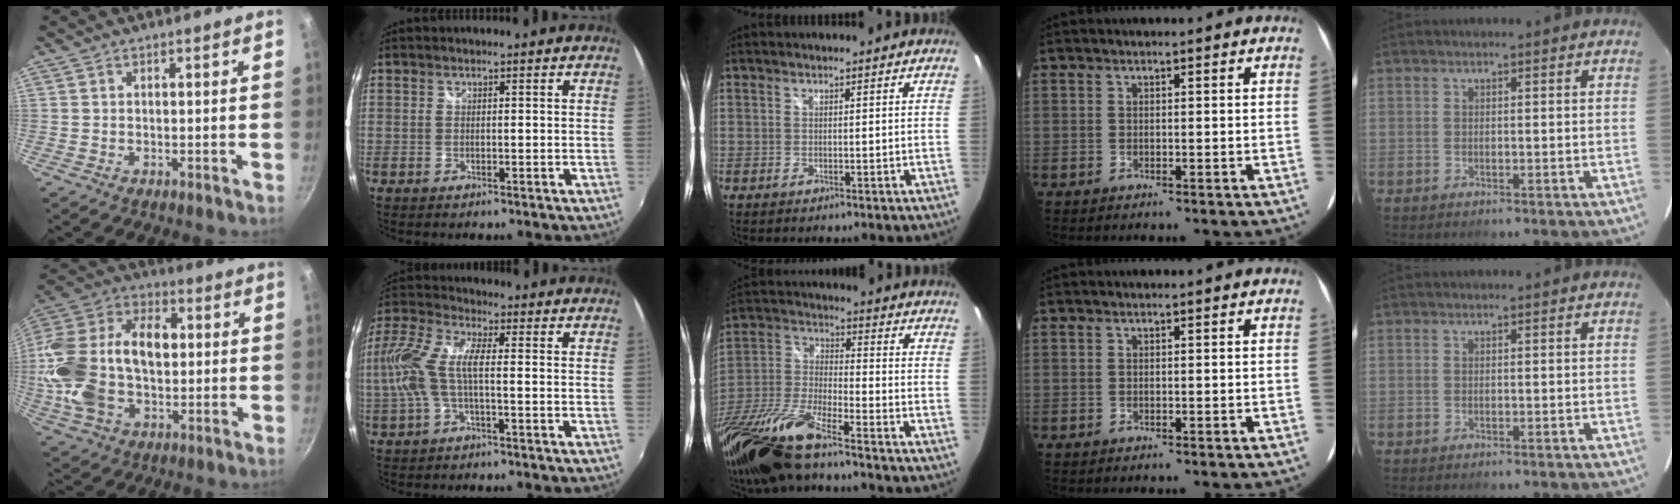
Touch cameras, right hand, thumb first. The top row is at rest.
{"thumb": {"total": 24.4, "force": [-0.1, 16.1, 18.3], "torque": [-0.337, 0.043, -0.007]}, "index": {"total": 10.9, "force": [-1.3, 3.5, 10.3], "torque": [-0.213, 0.003, -0.027]}, "middle": {"total": 18.4, "force": [-14.0, 2.6, 11.6], "torque": [-0.248, -0.041, -0.277]}}